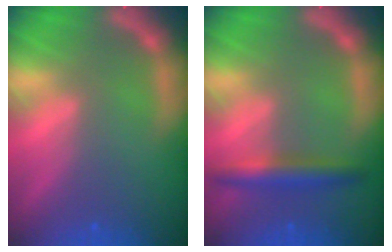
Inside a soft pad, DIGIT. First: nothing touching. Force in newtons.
{"total": 3.5}